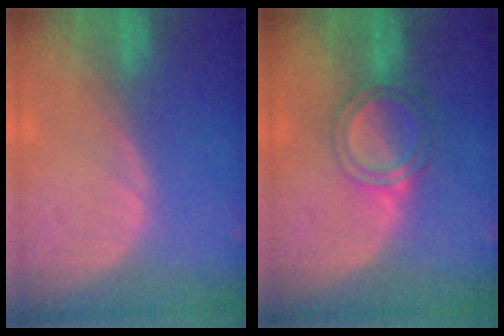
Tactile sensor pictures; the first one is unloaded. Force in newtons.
{"total": 5.2, "press": 4.7, "slide": 2.2}